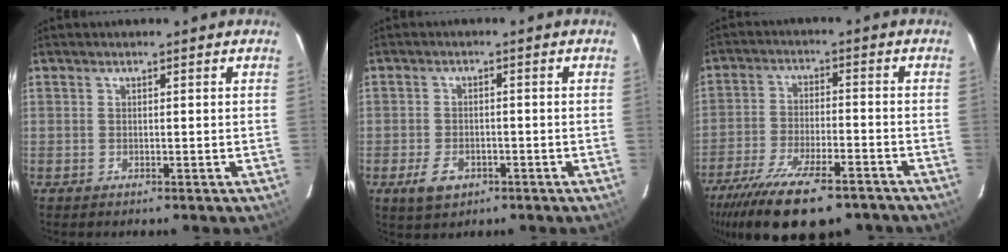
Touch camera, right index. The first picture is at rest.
{"total": 5.3, "force": [-2.6, 3.4, 3.1], "torque": [-0.073, -0.003, -0.041]}
{"total": 18.9, "force": [-14.3, 5.6, 11.0], "torque": [-0.223, -0.045, -0.225]}